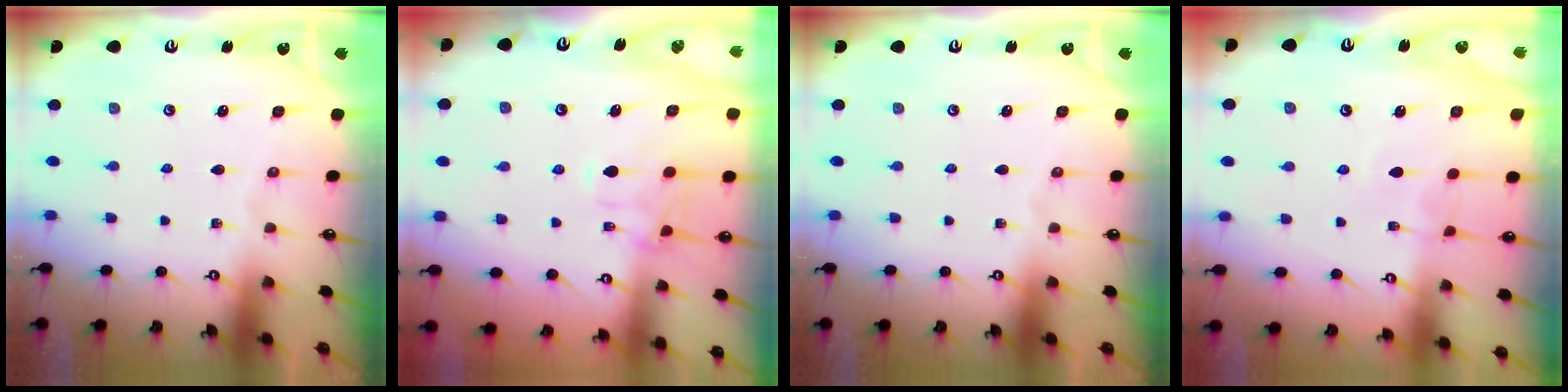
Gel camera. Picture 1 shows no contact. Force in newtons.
{"total": 2.8, "press": 2.5, "slide": 1.3}
{"total": 0.0}
{"total": 2.2, "press": 2.2, "slide": 0.4}